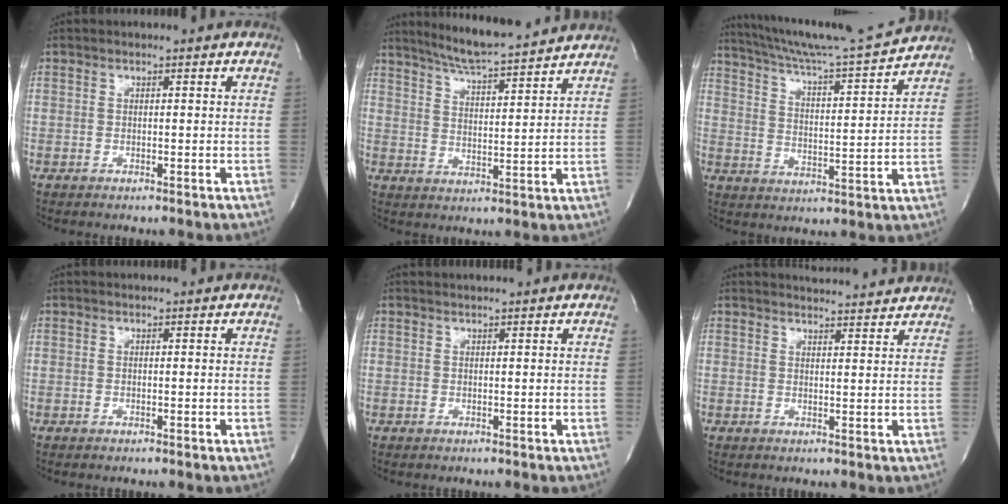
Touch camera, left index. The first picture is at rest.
{"total": 12.6, "force": [11.5, 0.3, 5.0], "torque": [-0.088, 0.008, 0.175]}
{"total": 16.1, "force": [15.0, -1.3, 5.6], "torque": [-0.106, -0.030, 0.226]}
{"total": 0.0}
{"total": 2.2, "force": [2.1, -0.1, 0.6], "torque": [-0.009, 0.014, 0.032]}
{"total": 7.7, "force": [7.6, 0.7, 1.3], "torque": [-0.024, 0.003, 0.087]}